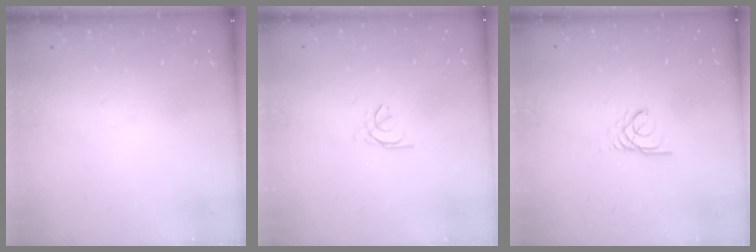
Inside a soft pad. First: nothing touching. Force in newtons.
{"total": 1.2, "press": 1.1, "slide": 0.4}
{"total": 2.7, "press": 2.7, "slide": 0.1}